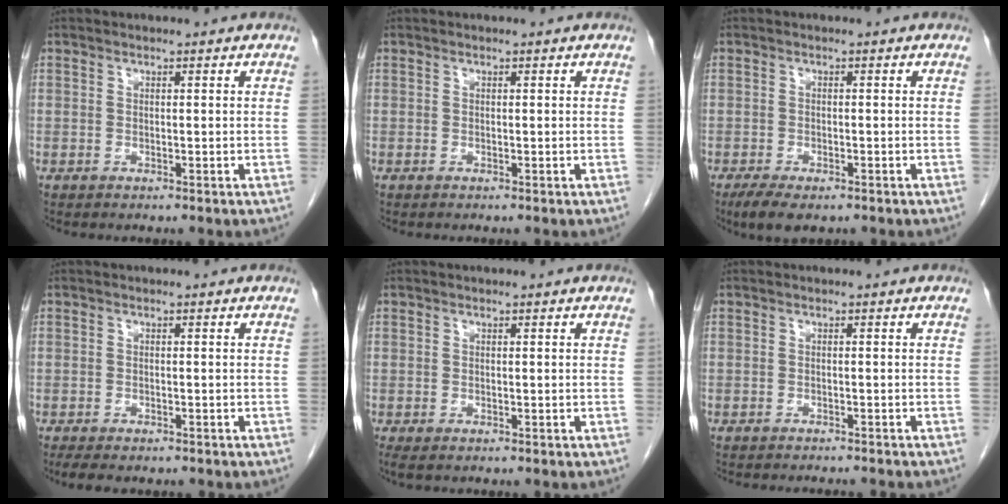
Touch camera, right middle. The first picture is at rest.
{"total": 0.0}
{"total": 4.8, "force": [-3.3, 1.7, 2.9], "torque": [-0.051, -0.010, -0.051]}
{"total": 5.0, "force": [-4.0, 1.8, 2.4], "torque": [-0.035, -0.012, -0.055]}
{"total": 1.3, "force": [-0.9, 0.6, 0.7], "torque": [-0.008, -0.004, -0.011]}
{"total": 6.0, "force": [-5.5, 0.8, 2.0], "torque": [-0.020, -0.007, -0.067]}